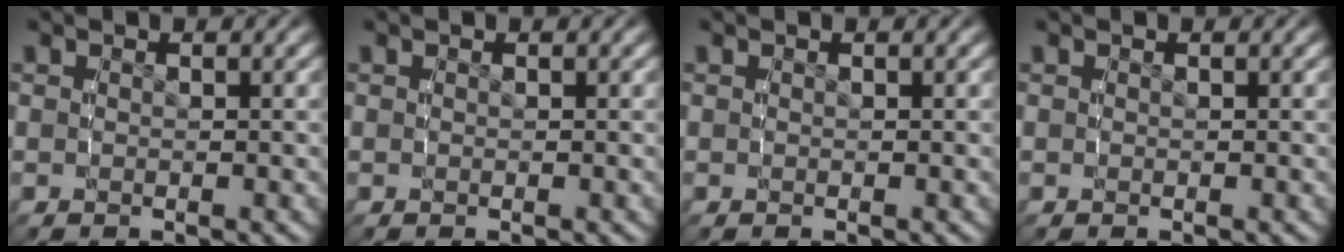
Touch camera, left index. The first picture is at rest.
{"total": 0.0}
{"total": 0.0}
{"total": 0.0}